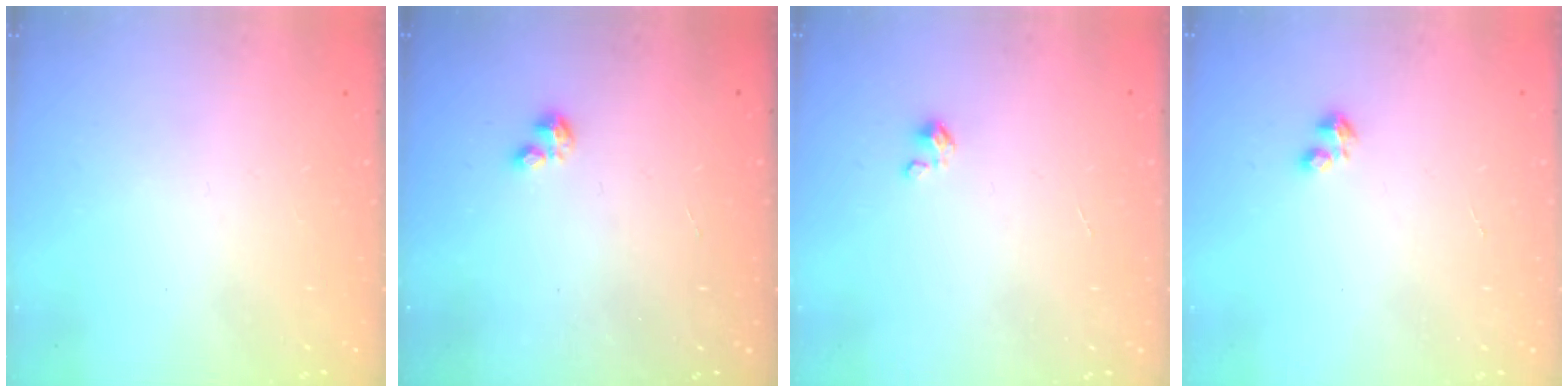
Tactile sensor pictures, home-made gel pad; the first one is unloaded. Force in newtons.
{"total": 0.7, "press": 0.6, "slide": 0.2}
{"total": 0.0}
{"total": 1.8, "press": 1.8, "slide": 0.4}